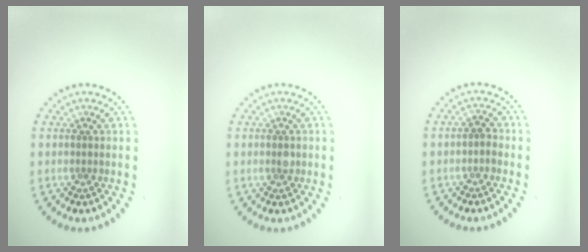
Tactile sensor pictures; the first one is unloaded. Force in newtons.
{"total": 0.9, "press": 0.9, "slide": 0.0}
{"total": 1.0, "press": 0.9, "slide": 0.3}